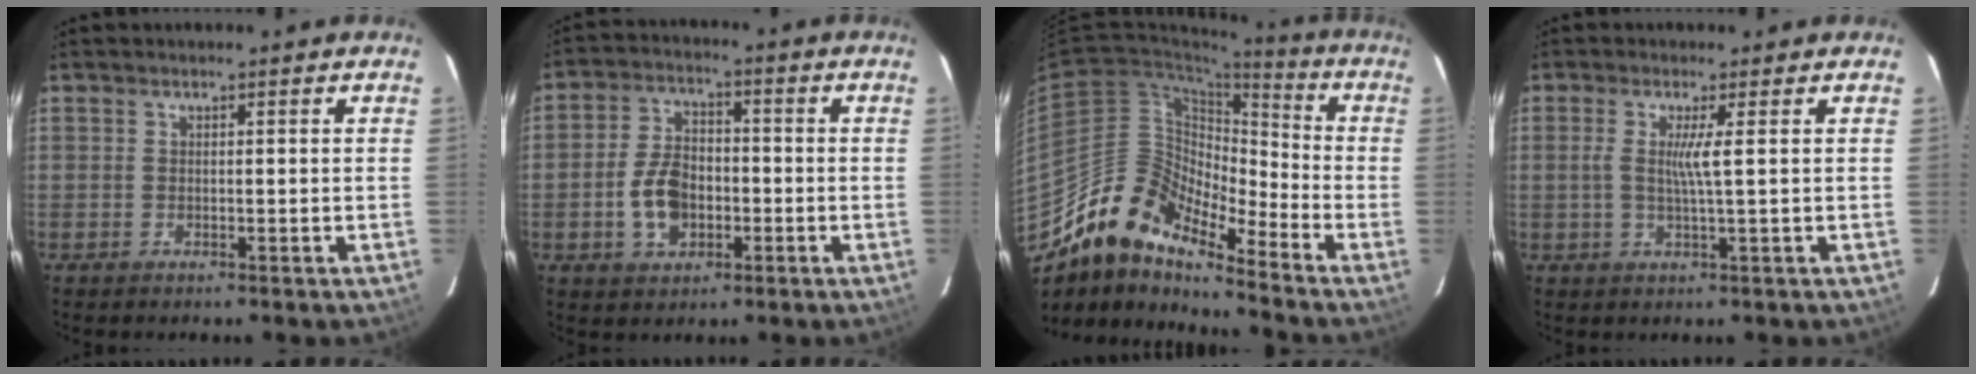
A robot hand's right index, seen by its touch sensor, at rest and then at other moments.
{"total": 9.0, "force": [-2.4, 5.9, 6.3], "torque": [-0.122, 0.016, -0.035]}
{"total": 14.0, "force": [-11.8, 4.5, 6.1], "torque": [-0.098, 0.009, -0.240]}
{"total": 3.6, "force": [0.4, -0.7, 3.5], "torque": [-0.066, -0.002, 0.006]}